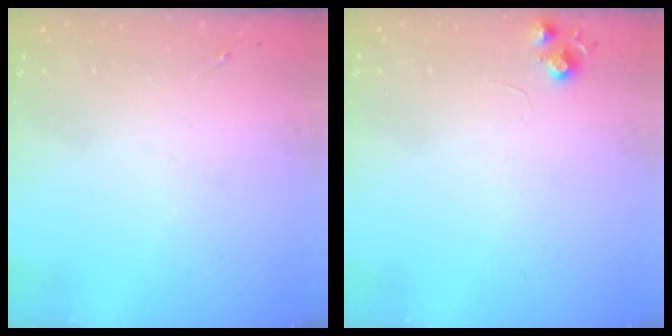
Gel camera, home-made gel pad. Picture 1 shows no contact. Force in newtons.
{"total": 6.5, "press": 6.5, "slide": 0.8}